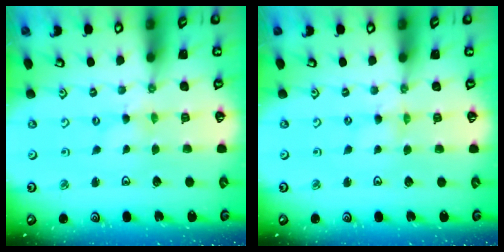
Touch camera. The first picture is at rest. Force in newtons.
{"total": 0.8, "press": 0.7, "slide": 0.2}